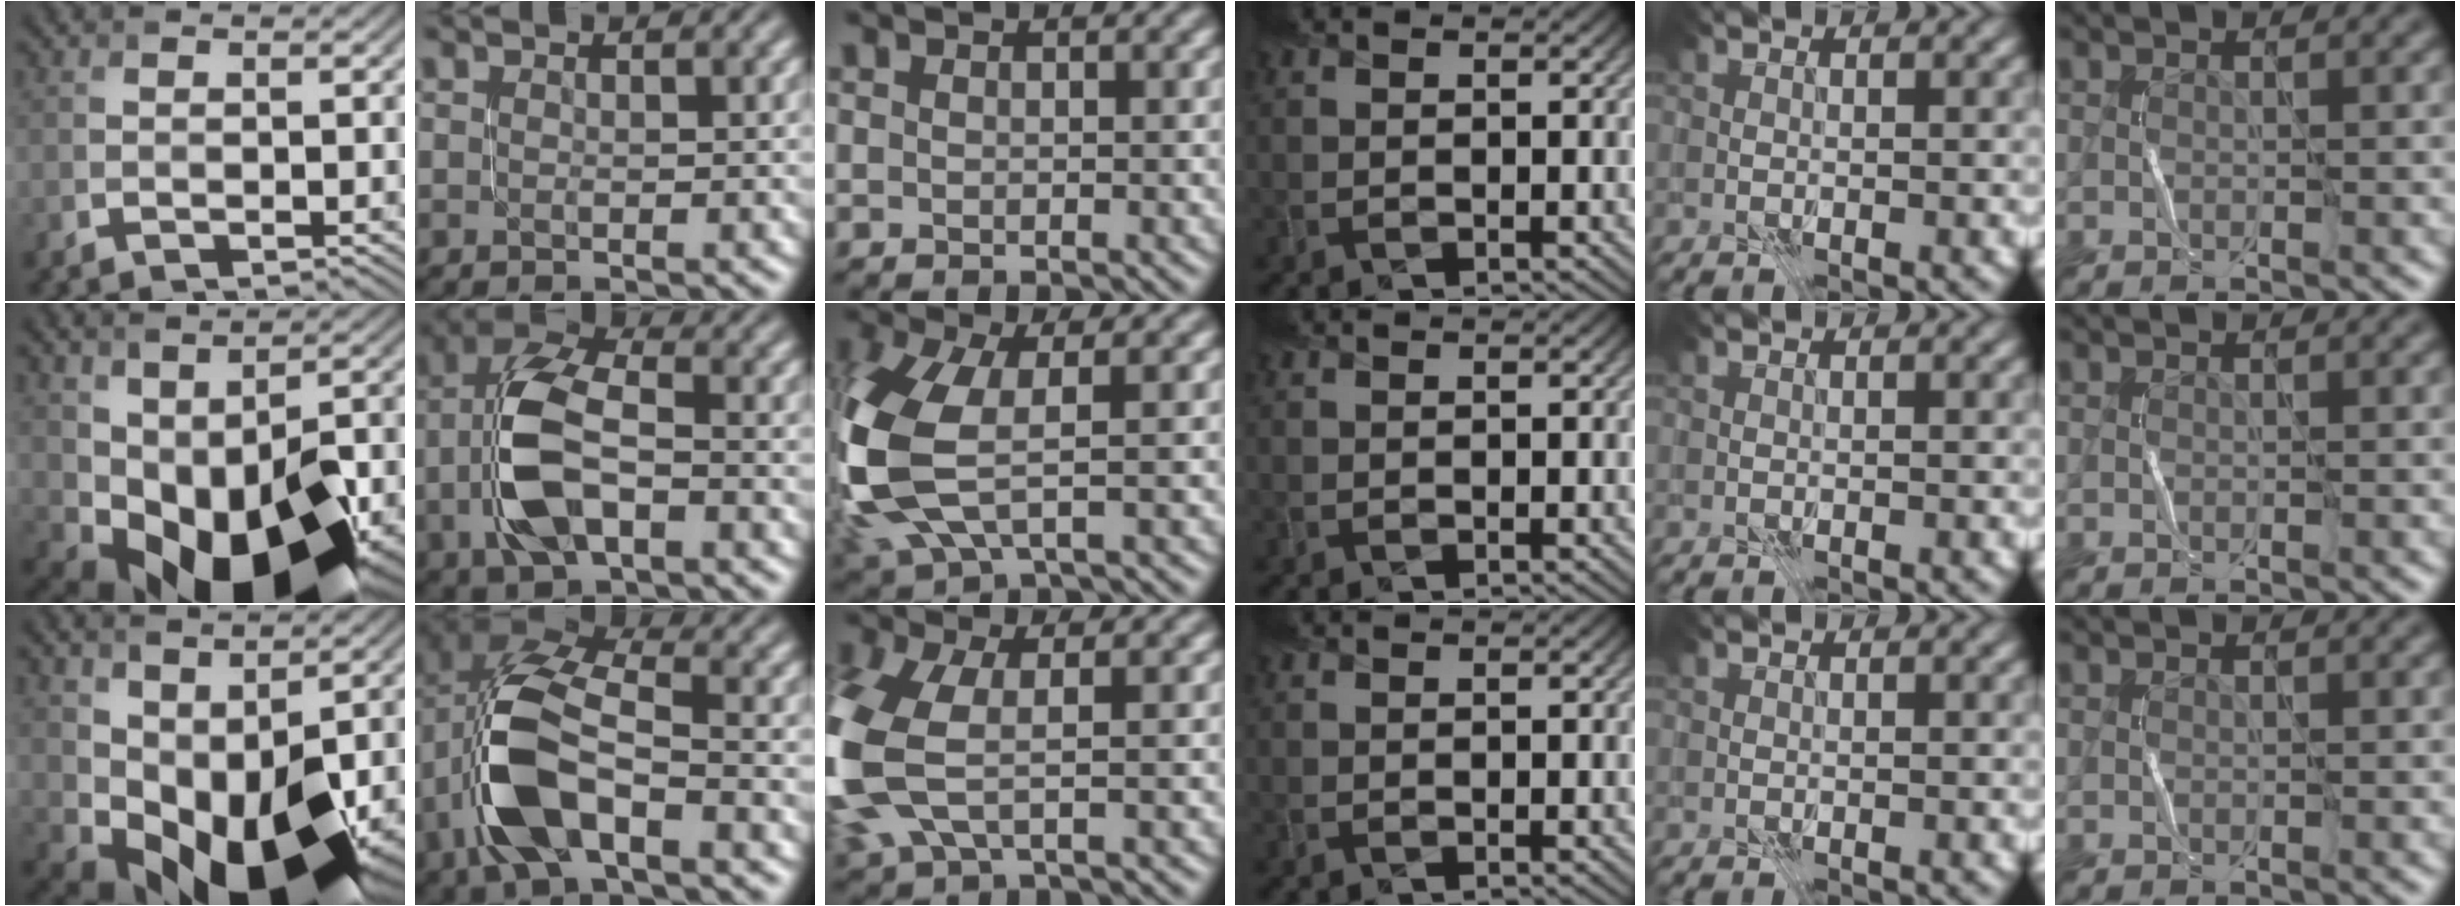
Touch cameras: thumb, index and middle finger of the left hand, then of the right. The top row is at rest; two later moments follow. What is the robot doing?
{"motion": "close", "object": "stapler"}